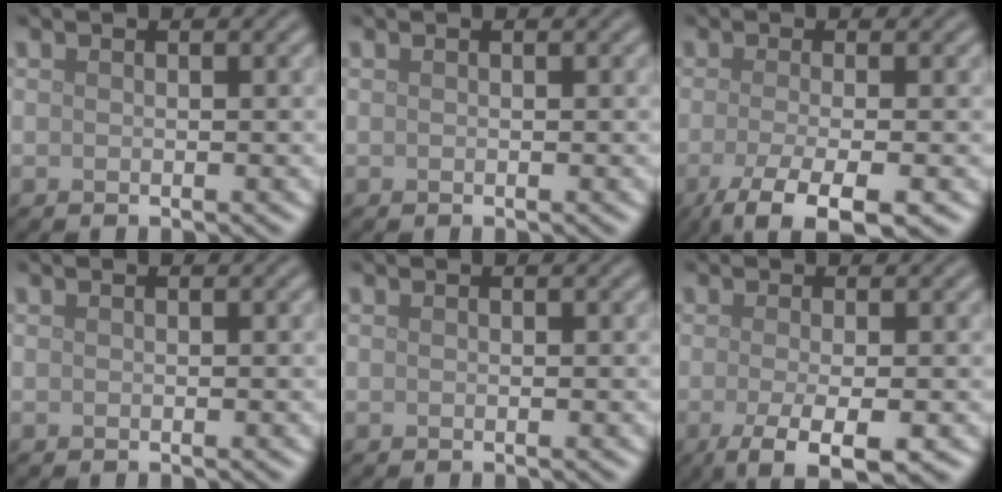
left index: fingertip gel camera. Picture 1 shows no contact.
{"total": 0.0}
{"total": 5.6, "force": [-2.8, 1.6, 4.6], "torque": [-0.071, -0.009, -0.057]}
{"total": 0.0}
{"total": 0.0}
{"total": 5.0, "force": [-1.9, 1.4, 4.4], "torque": [-0.074, -0.004, -0.038]}